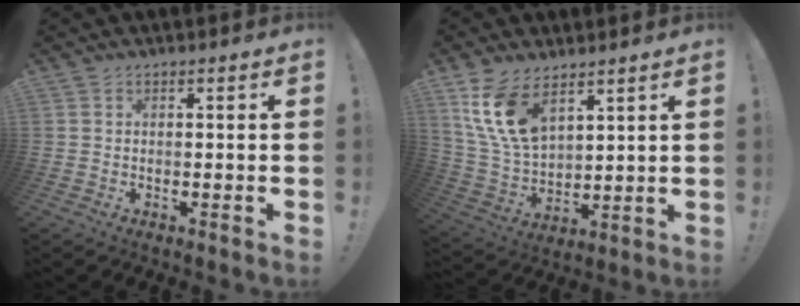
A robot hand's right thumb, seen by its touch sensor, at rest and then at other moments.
{"total": 13.5, "force": [8.2, 6.9, 8.1], "torque": [-0.166, -0.042, 0.157]}